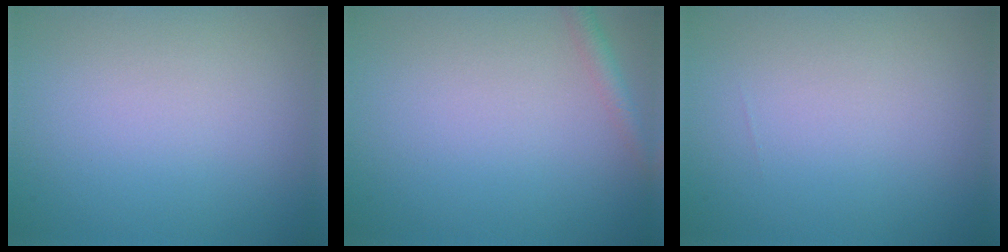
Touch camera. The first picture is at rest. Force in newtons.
{"total": 1.5, "press": 1.5, "slide": 0.1}
{"total": 0.0}